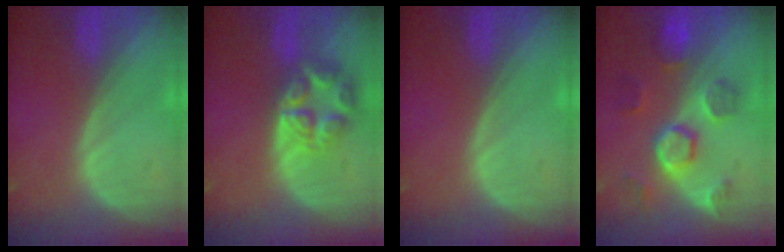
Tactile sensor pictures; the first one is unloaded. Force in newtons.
{"total": 7.8, "press": 6.8, "slide": 3.8}
{"total": 0.0}
{"total": 8.5, "press": 8.0, "slide": 2.9}